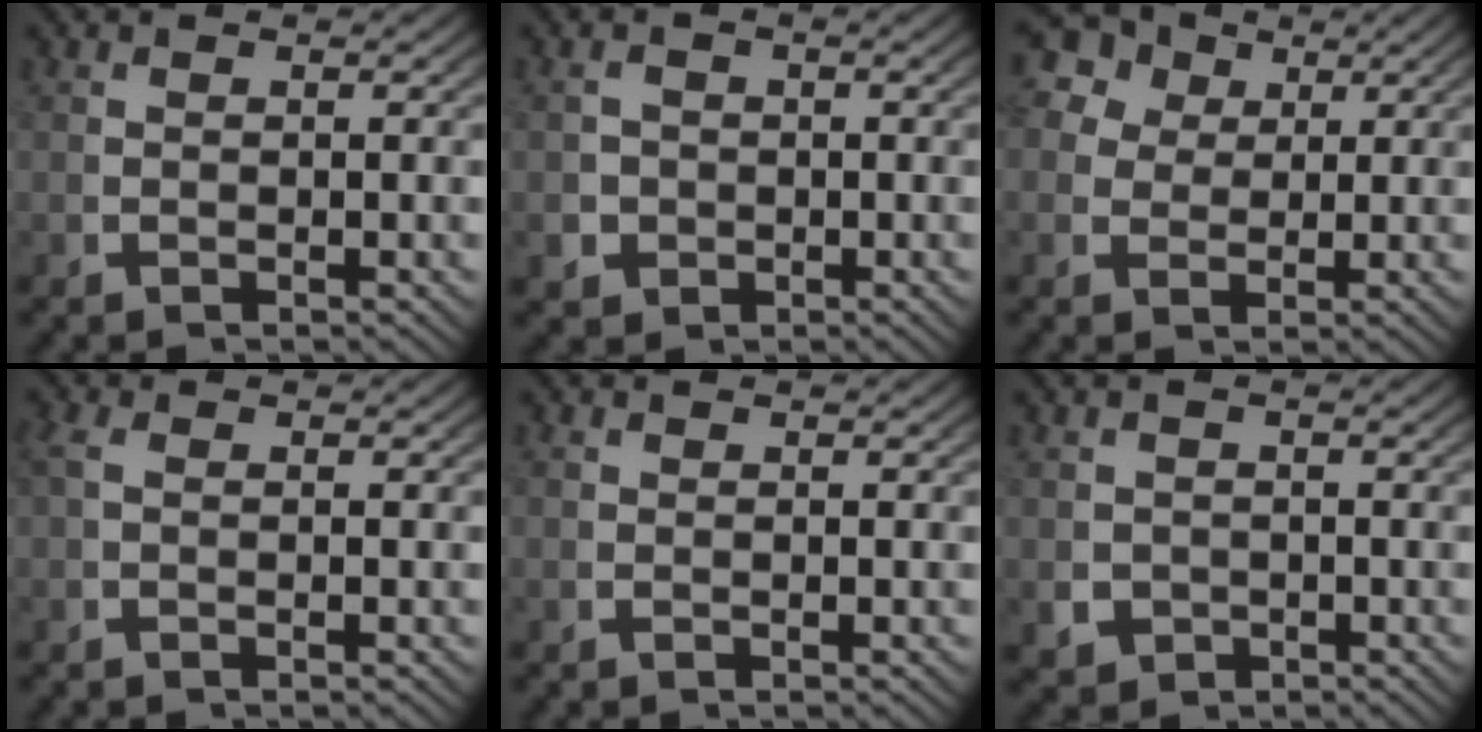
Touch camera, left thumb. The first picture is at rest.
{"total": 3.4, "force": [-1.0, 3.1, 1.2], "torque": [-0.029, -0.016, -0.009]}
{"total": 8.1, "force": [3.3, 6.2, 3.8], "torque": [-0.076, 0.003, 0.047]}
{"total": 1.0, "force": [0.1, 0.7, 0.7], "torque": [-0.021, 0.000, 0.004]}
{"total": 0.0}
{"total": 3.3, "force": [-1.2, 2.8, 1.3], "torque": [-0.032, -0.022, -0.009]}